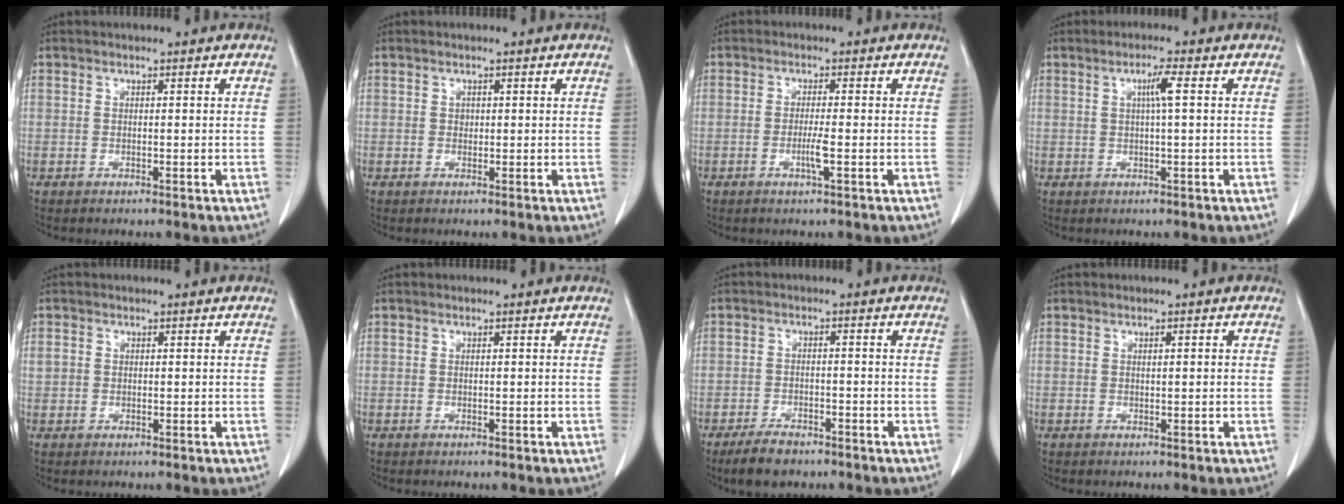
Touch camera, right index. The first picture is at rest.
{"total": 0.7, "force": [0.1, 0.6, 0.3], "torque": [-0.002, 0.002, 0.001]}
{"total": 2.6, "force": [-0.9, -0.2, 2.5], "torque": [-0.050, -0.004, -0.018]}
{"total": 3.0, "force": [0.7, -0.3, 2.9], "torque": [-0.053, 0.001, 0.010]}
{"total": 0.9, "force": [0.1, 0.8, 0.3], "torque": [0.000, 0.007, 0.000]}
{"total": 0.0}
{"total": 4.8, "force": [-3.7, 2.0, 2.4], "torque": [-0.047, -0.002, -0.059]}
{"total": 0.9, "force": [0.2, 0.1, 0.8], "torque": [-0.017, 0.002, 0.004]}